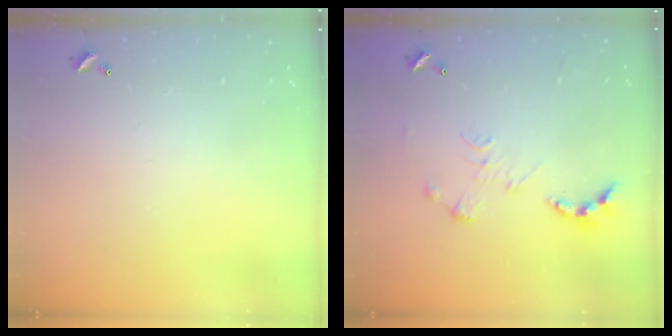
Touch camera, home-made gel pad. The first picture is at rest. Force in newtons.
{"total": 0.0}